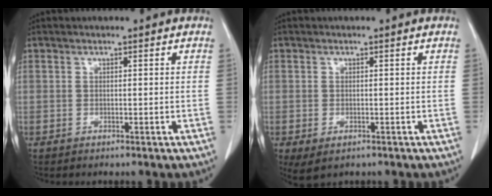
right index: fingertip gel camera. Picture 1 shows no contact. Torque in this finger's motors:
{"motor_torque": [0.36, -0.33, 0.17, 0.05]}